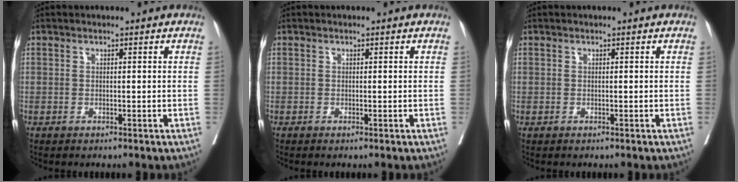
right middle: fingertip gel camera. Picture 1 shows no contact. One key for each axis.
{"total": 0.0}
{"total": 0.0}